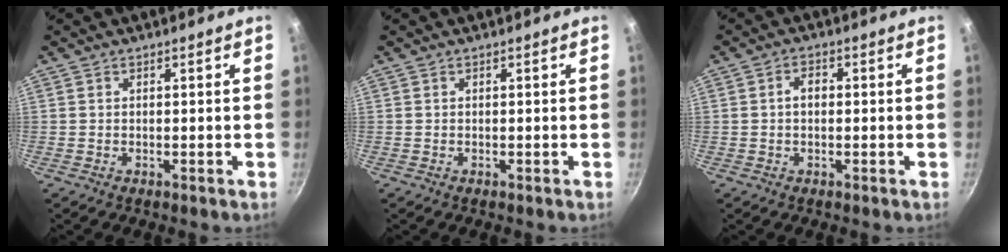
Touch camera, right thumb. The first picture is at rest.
{"total": 0.0}
{"total": 2.9, "force": [0.1, 1.9, 2.2], "torque": [-0.030, 0.012, -0.001]}